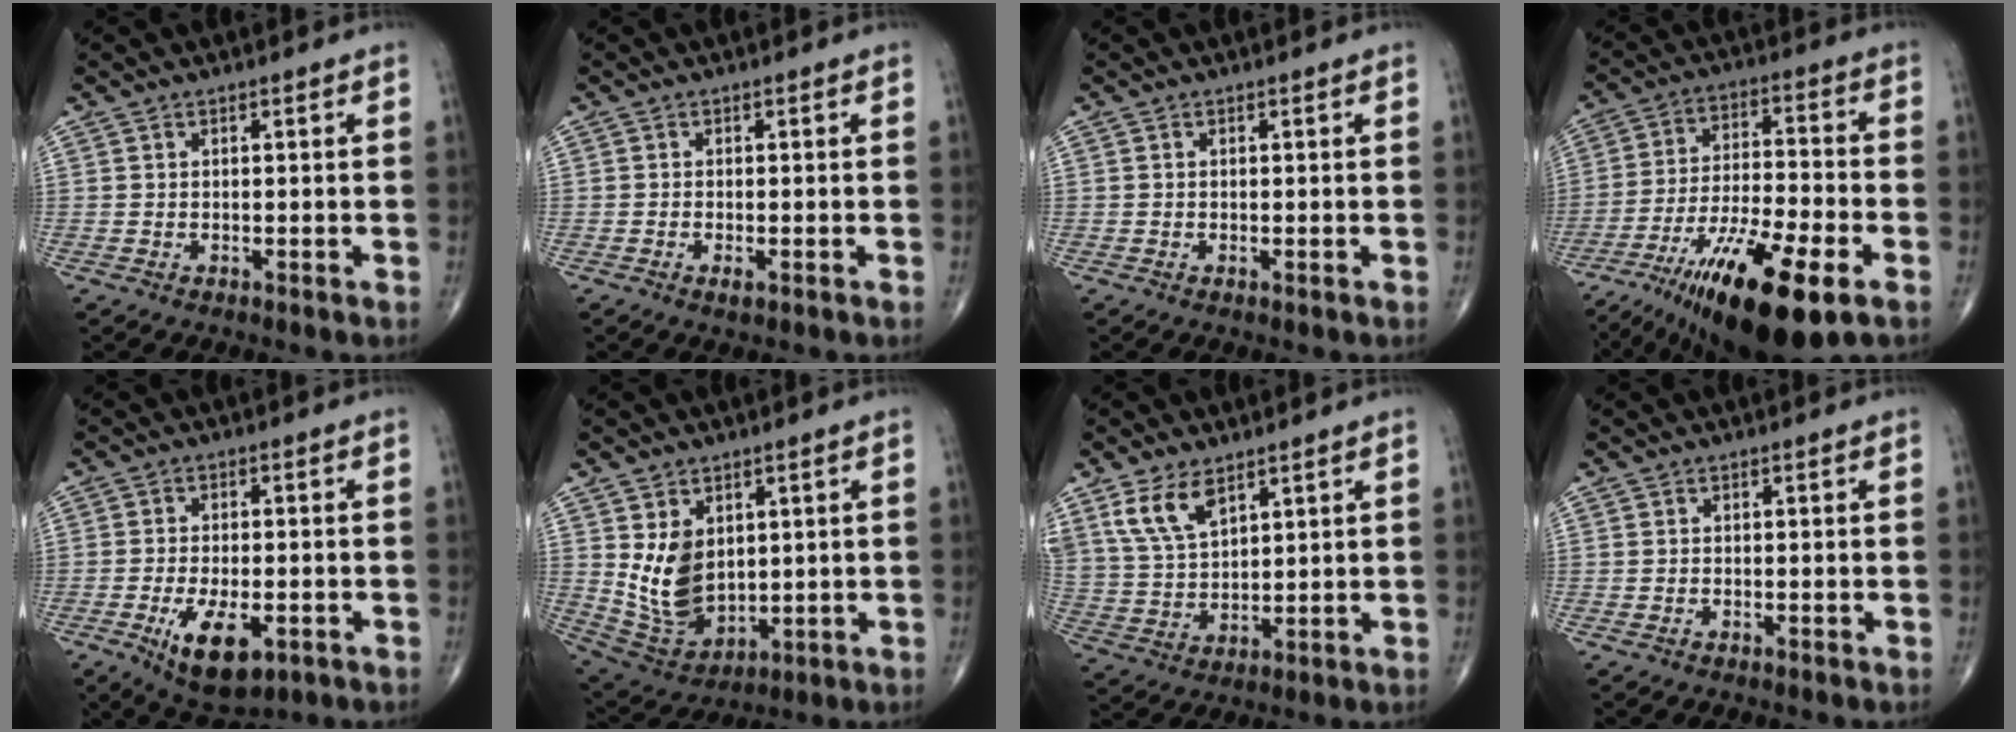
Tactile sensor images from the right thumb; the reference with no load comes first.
{"total": 1.4, "force": [-0.7, 0.5, 1.2], "torque": [-0.021, -0.003, -0.013]}
{"total": 0.0}
{"total": 21.5, "force": [-11.4, 5.6, 17.4], "torque": [-0.301, 0.026, -0.193]}
{"total": 10.0, "force": [-3.8, 4.6, 8.1], "torque": [-0.131, -0.004, -0.053]}
{"total": 11.2, "force": [2.1, 7.8, 7.8], "torque": [-0.117, -0.024, 0.064]}
{"total": 8.7, "force": [5.3, 4.3, 5.3], "torque": [-0.099, -0.018, 0.116]}
{"total": 0.0}